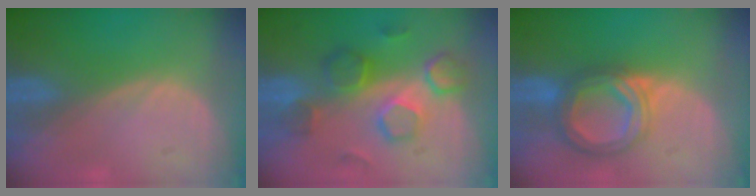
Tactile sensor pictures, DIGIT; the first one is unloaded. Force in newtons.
{"total": 8.3, "press": 8.2, "slide": 1.4}
{"total": 7.6, "press": 7.5, "slide": 0.6}